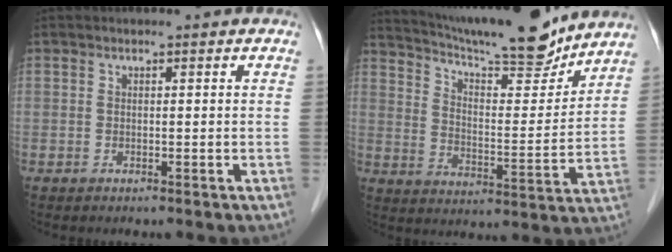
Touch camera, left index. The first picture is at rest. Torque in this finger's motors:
{"motor_torque": [0.27, -0.32, 0.18, 0.07]}